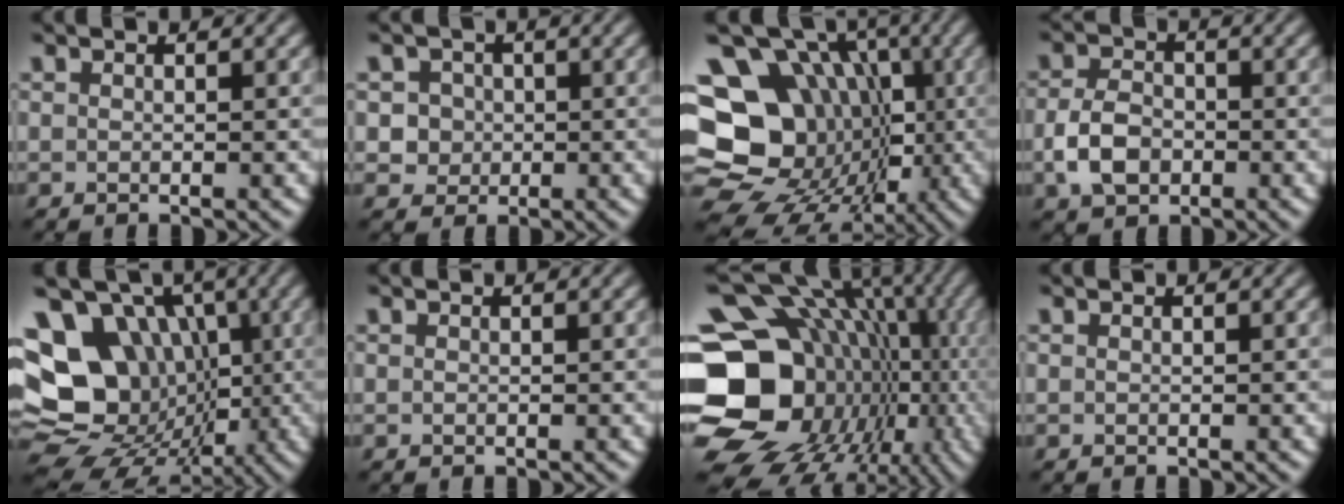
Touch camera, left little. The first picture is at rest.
{"total": 3.0, "force": [0.4, 2.8, 1.0], "torque": [0.002, 0.011, 0.008]}
{"total": 18.8, "force": [-0.7, 16.0, 9.9], "torque": [-0.169, 0.026, -0.032]}
{"total": 3.9, "force": [-1.2, 2.7, 2.6], "torque": [-0.055, 0.000, -0.028]}
{"total": 17.6, "force": [1.3, 15.1, 8.9], "torque": [-0.187, 0.016, 0.010]}
{"total": 0.0}
{"total": 22.2, "force": [-2.8, 18.6, 11.8], "torque": [-0.188, -0.011, -0.066]}
{"total": 0.0}